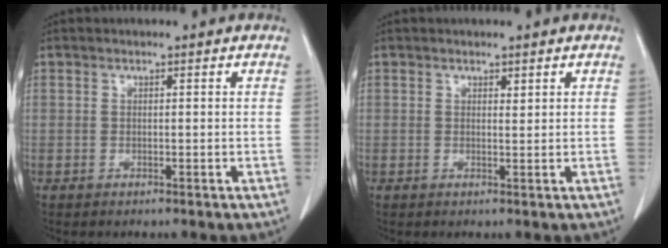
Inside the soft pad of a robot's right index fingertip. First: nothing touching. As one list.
[{"total": 0.6, "force": [0.5, 0.2, 0.3], "torque": [-0.008, -0.005, 0.008]}]